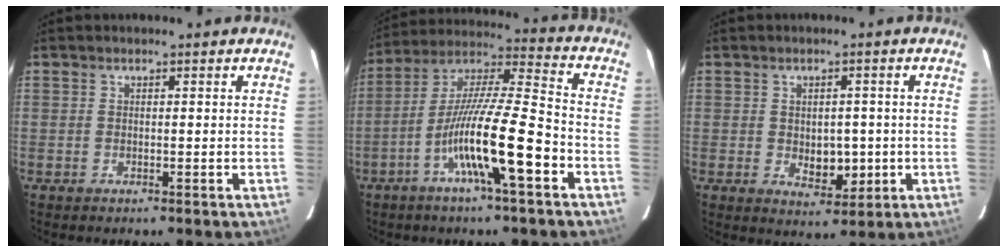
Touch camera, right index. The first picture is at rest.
{"total": 15.2, "force": [-6.2, 0.7, 13.8], "torque": [-0.259, 0.002, -0.112]}
{"total": 5.1, "force": [-0.6, 3.2, 3.9], "torque": [-0.049, -0.001, 0.004]}